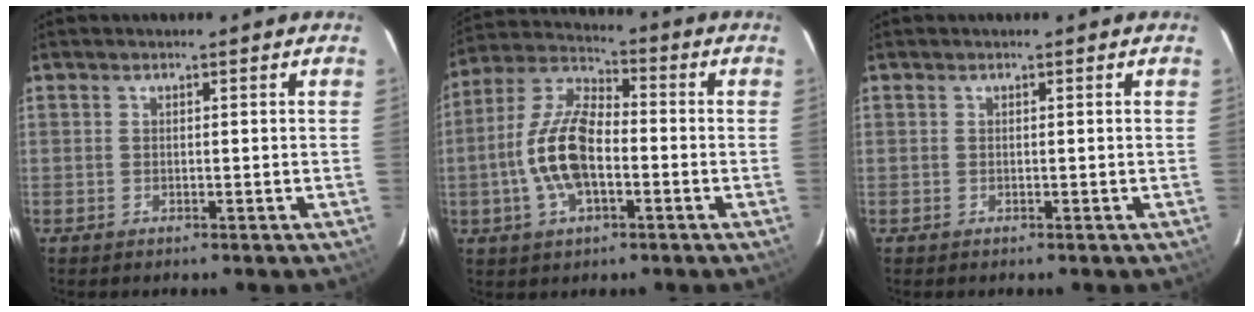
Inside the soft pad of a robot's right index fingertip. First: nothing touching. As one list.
[{"total": 13.1, "force": [-2.8, 6.1, 11.2], "torque": [-0.240, 0.009, -0.057]}, {"total": 0.0}]